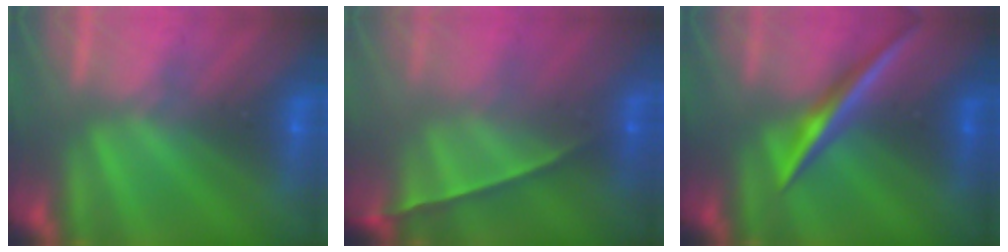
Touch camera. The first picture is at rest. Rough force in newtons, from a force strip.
{"total": 1.4}
{"total": 2.1}